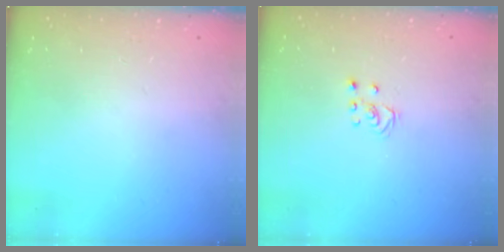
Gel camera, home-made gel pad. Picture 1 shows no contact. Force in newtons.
{"total": 2.5, "press": 2.5, "slide": 0.2}